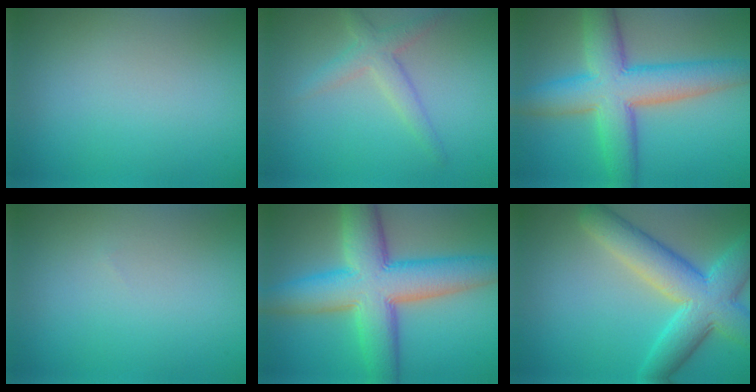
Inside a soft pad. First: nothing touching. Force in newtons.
{"total": 2.5, "press": 2.5, "slide": 0.2}
{"total": 8.9, "press": 8.9, "slide": 0.6}
{"total": 0.0}
{"total": 10.8, "press": 10.8, "slide": 0.3}
{"total": 7.7, "press": 7.7, "slide": 0.2}